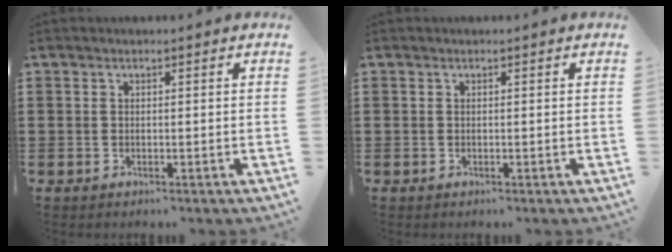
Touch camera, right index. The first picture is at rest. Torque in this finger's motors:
{"motor_torque": [0.00, 0.00, 0.00, 0.00]}